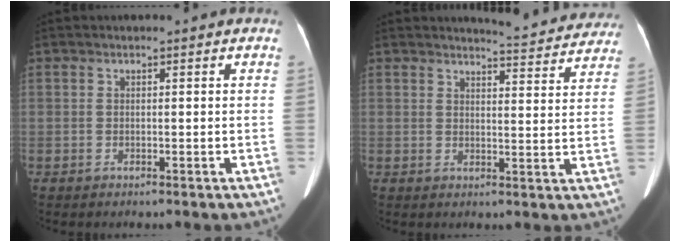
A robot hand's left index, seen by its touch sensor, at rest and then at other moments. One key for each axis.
{"total": 10.1, "fx": 9.9, "fy": 1.3, "fz": 1.4, "tx": -0.007, "ty": -0.023, "tz": 0.101}